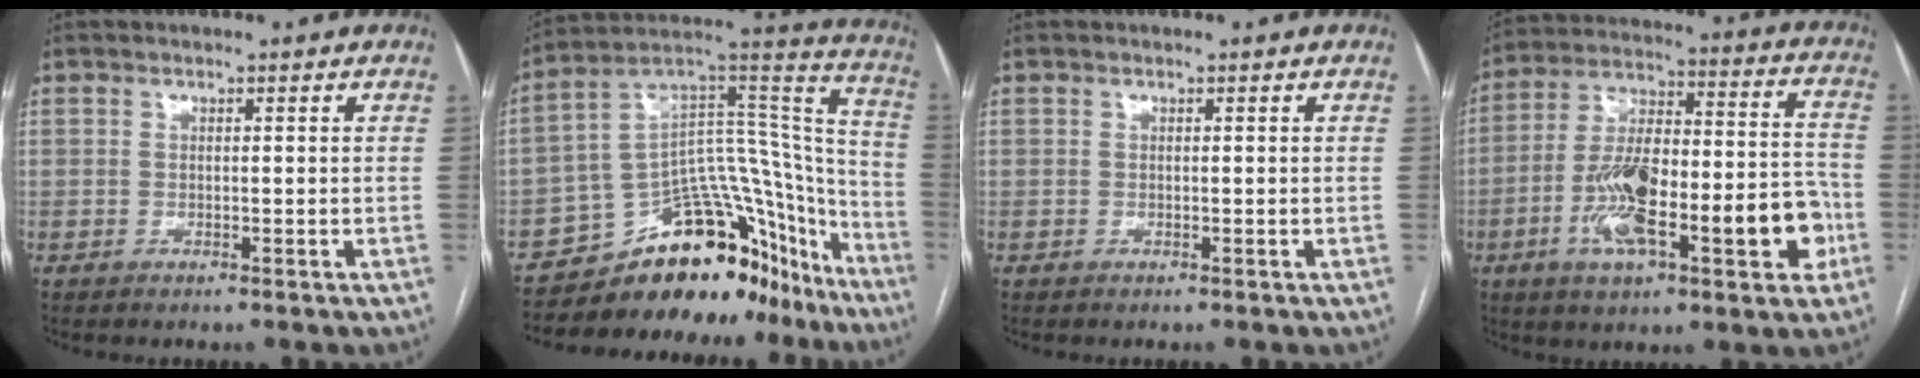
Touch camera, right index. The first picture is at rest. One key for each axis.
{"total": 23.3, "fx": -19.1, "fy": 10.2, "fz": 8.6, "tx": -0.080, "ty": 0.086, "tz": -0.279}
{"total": 0.0}
{"total": 20.7, "fx": -6.8, "fy": 5.7, "fz": 18.8, "tx": -0.296, "ty": 0.031, "tz": -0.097}